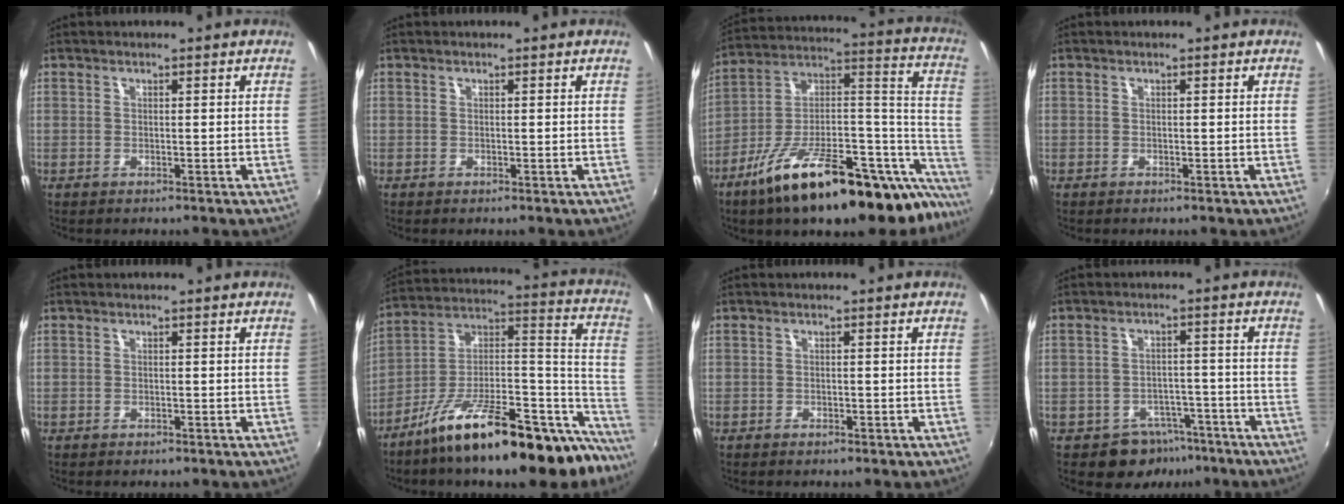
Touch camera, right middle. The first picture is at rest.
{"total": 0.0}
{"total": 30.9, "force": [-21.1, 9.4, 20.5], "torque": [-0.265, 0.017, -0.328]}
{"total": 0.5, "force": [-0.4, 0.3, 0.0], "torque": [0.000, -0.001, -0.008]}
{"total": 0.7, "force": [-0.5, 0.3, 0.3], "torque": [-0.007, -0.001, -0.008]}
{"total": 26.3, "force": [-18.9, 7.5, 16.6], "torque": [-0.208, 0.023, -0.296]}
{"total": 1.4, "force": [-1.0, 0.7, 0.7], "torque": [-0.015, -0.002, -0.014]}
{"total": 7.0, "force": [-4.9, 4.9, 1.4], "torque": [-0.028, 0.024, -0.055]}